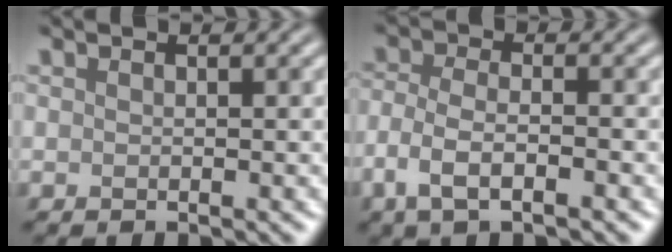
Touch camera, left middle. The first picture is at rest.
{"total": 3.7, "force": [-2.0, 1.4, 2.8], "torque": [-0.062, -0.001, -0.044]}